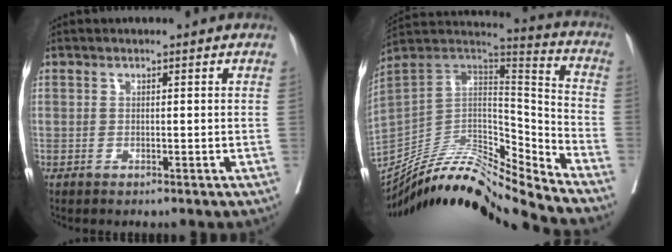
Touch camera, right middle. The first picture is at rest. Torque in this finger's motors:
{"motor_torque": [0.26, -1.47, -0.07, 0.03]}